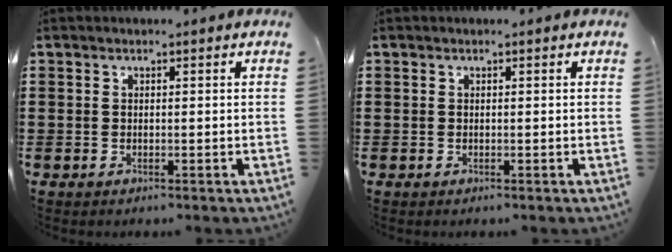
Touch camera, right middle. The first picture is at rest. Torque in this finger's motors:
{"motor_torque": [-0.04, -0.04, 0.00, -0.01]}